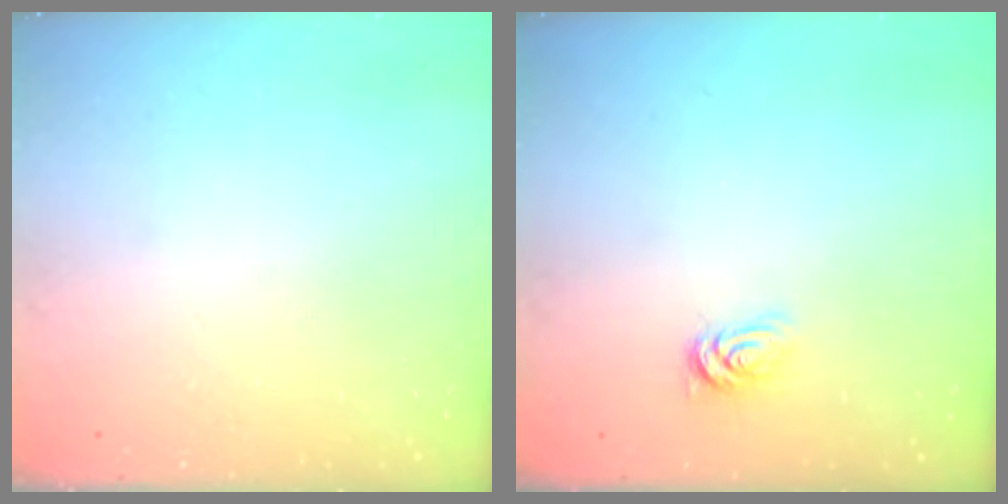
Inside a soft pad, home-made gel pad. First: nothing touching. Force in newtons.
{"total": 2.5, "press": 2.5, "slide": 0.3}